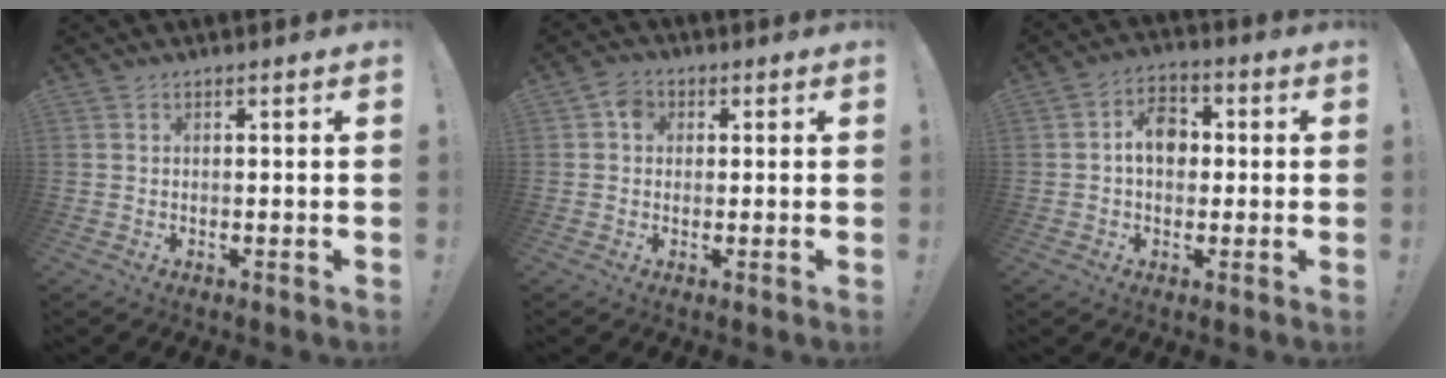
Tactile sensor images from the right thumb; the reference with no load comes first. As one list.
[{"total": 3.9, "force": [0.5, 3.1, 2.2], "torque": [-0.037, 0.010, 0.012]}, {"total": 8.7, "force": [0.6, 6.5, 5.9], "torque": [-0.081, 0.013, 0.012]}]